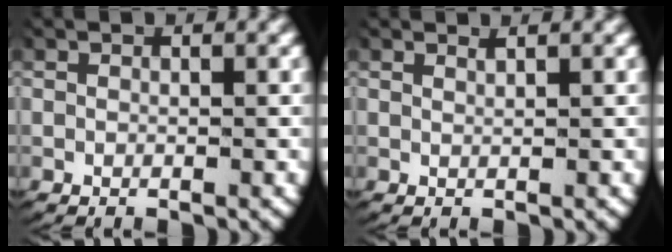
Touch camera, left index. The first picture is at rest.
{"total": 0.7, "force": [0.7, -0.2, 0.2], "torque": [-0.005, -0.004, 0.013]}